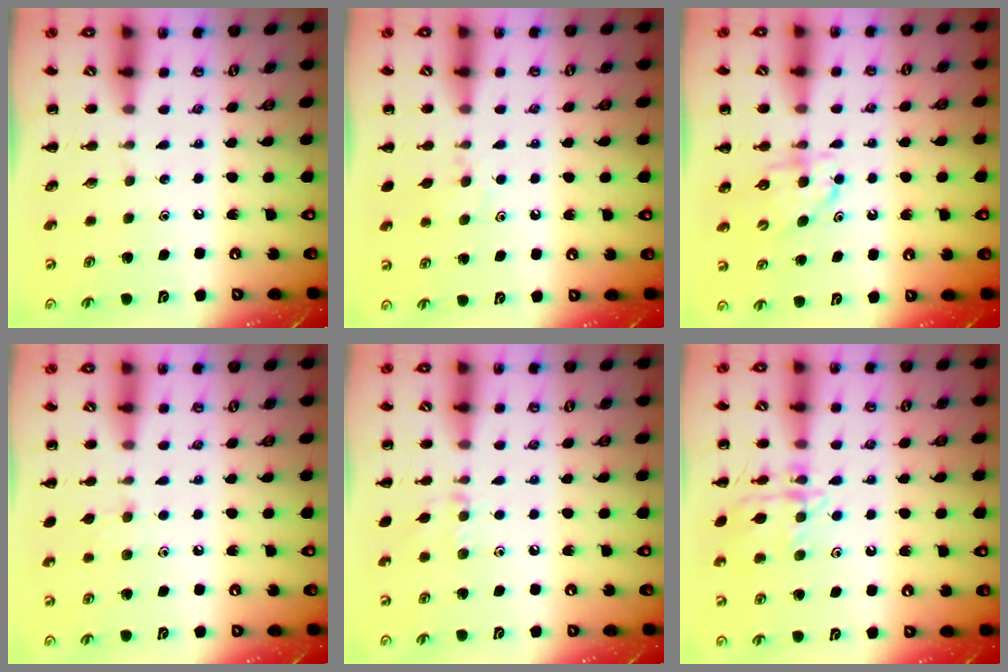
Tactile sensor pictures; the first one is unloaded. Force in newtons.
{"total": 5.4, "press": 5.2, "slide": 1.7}
{"total": 5.3, "press": 5.3, "slide": 0.7}
{"total": 4.7, "press": 4.4, "slide": 1.7}
{"total": 6.7, "press": 6.5, "slide": 1.7}
{"total": 13.1, "press": 13.1, "slide": 0.8}